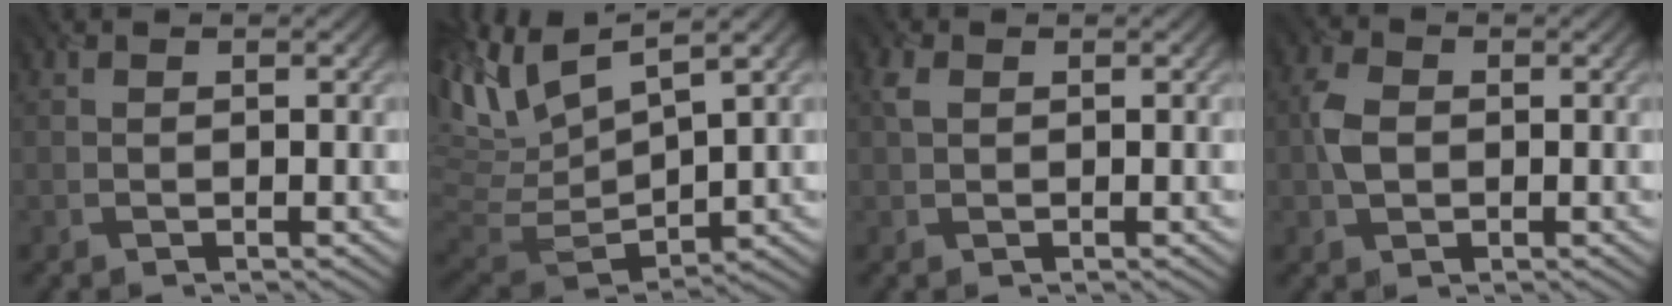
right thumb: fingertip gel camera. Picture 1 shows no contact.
{"total": 12.3, "force": [5.9, 4.6, 9.8], "torque": [-0.244, 0.010, 0.116]}
{"total": 1.3, "force": [0.5, 0.8, 0.9], "torque": [-0.027, 0.004, 0.008]}
{"total": 3.4, "force": [-0.1, 2.4, 2.3], "torque": [-0.059, 0.003, -0.007]}